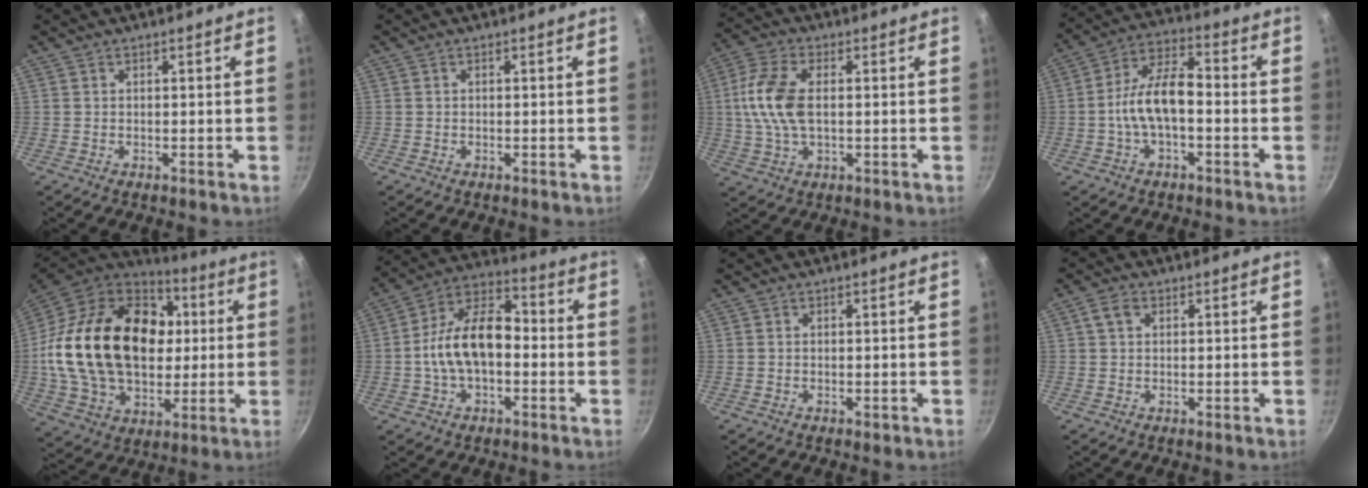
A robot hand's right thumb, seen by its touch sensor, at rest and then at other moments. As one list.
[{"total": 0.0}, {"total": 10.9, "force": [0.8, 5.9, 9.2], "torque": [-0.188, 0.013, 0.007]}, {"total": 10.9, "force": [-2.0, 5.4, 9.3], "torque": [-0.156, 0.045, -0.047]}, {"total": 31.8, "force": [3.5, 21.9, 22.8], "torque": [-0.387, 0.023, 0.067]}, {"total": 14.9, "force": [-1.6, 9.0, 11.7], "torque": [-0.181, 0.048, -0.044]}, {"total": 0.5, "force": [-0.1, 0.4, 0.3], "torque": [-0.001, 0.001, -0.002]}, {"total": 2.8, "force": [0.9, 2.0, 1.8], "torque": [-0.030, 0.006, 0.015]}]